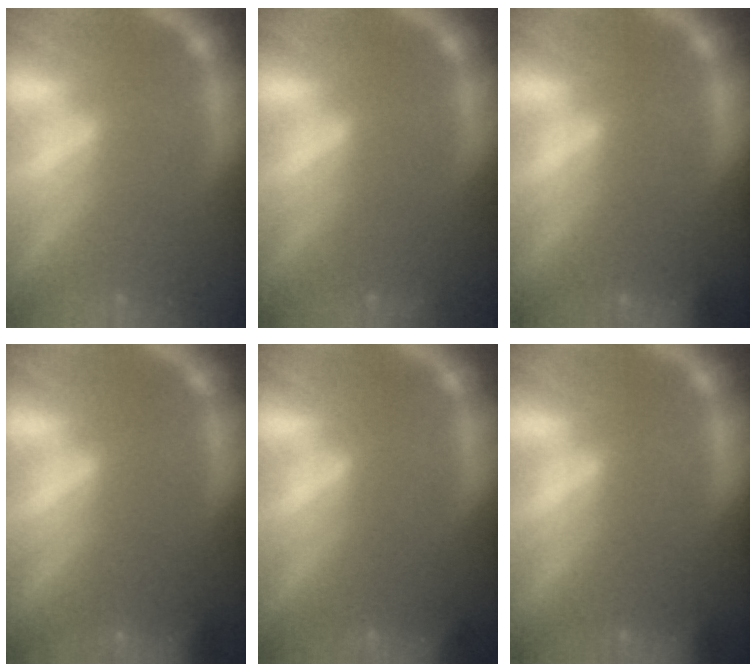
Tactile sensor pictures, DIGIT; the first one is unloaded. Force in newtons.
{"total": 0.9}
{"total": 5.5}
{"total": 6.5}
{"total": 7.4}
{"total": 5.5}